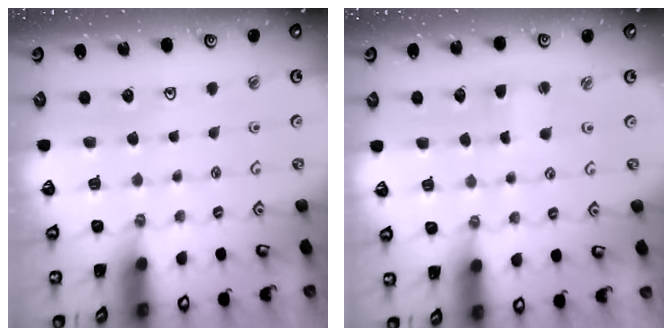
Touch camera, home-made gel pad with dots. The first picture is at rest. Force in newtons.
{"total": 1.9, "press": 1.9, "slide": 0.3}